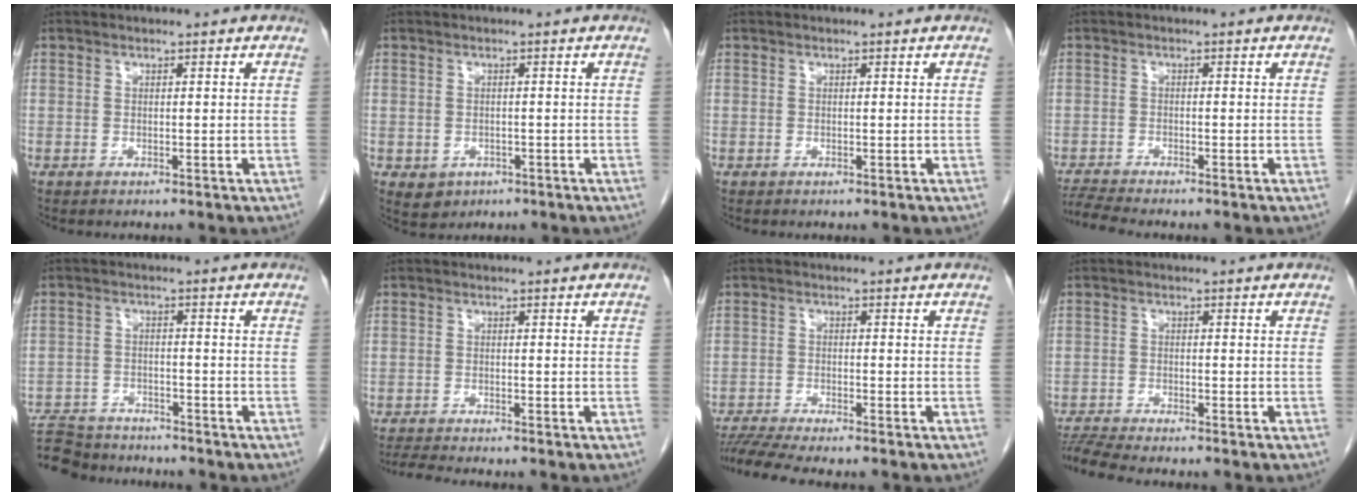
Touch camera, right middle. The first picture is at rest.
{"total": 3.1, "force": [-1.3, 2.6, 1.0], "torque": [-0.015, 0.001, -0.008]}
{"total": 0.0}
{"total": 3.8, "force": [-3.5, -0.9, 0.9], "torque": [-0.022, -0.016, -0.064]}
{"total": 12.0, "force": [-11.0, 3.8, 3.2], "torque": [-0.077, 0.005, -0.167]}
{"total": 4.0, "force": [-3.7, -0.3, 1.4], "torque": [-0.026, -0.015, -0.061]}
{"total": 8.1, "force": [-7.2, -0.1, 3.7], "torque": [-0.060, -0.012, -0.118]}
{"total": 5.9, "force": [-5.6, -0.5, 2.0], "torque": [-0.035, -0.016, -0.096]}